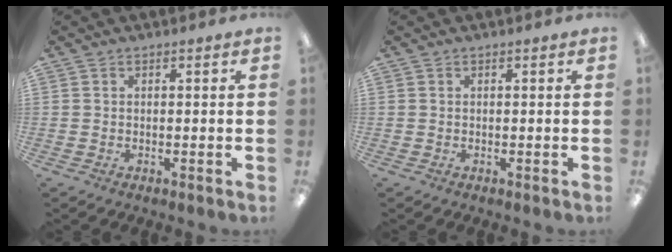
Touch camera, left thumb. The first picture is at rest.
{"total": 0.0}